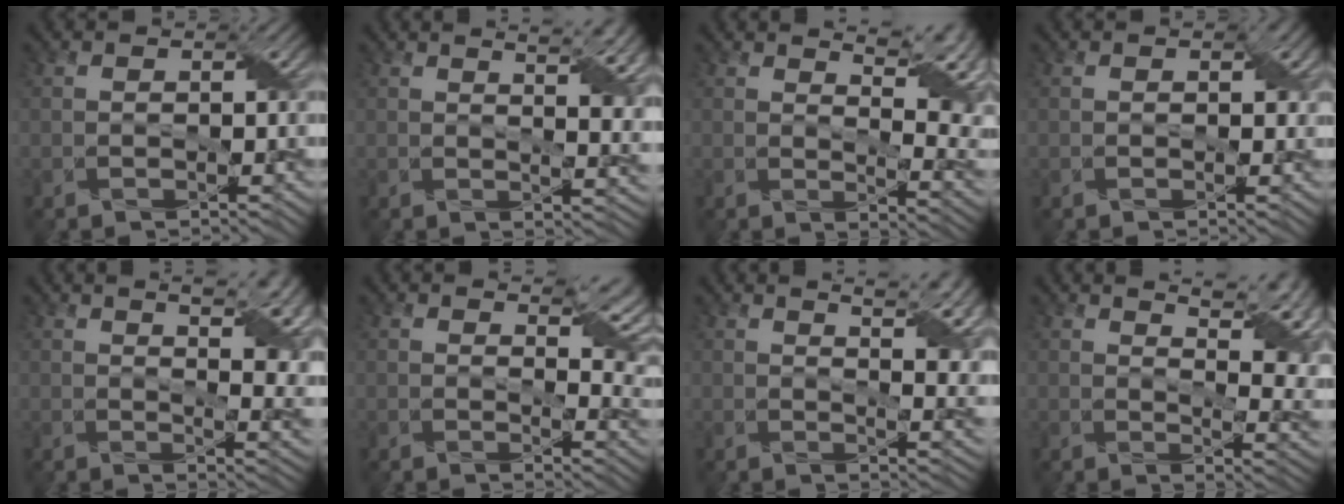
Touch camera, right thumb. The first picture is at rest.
{"total": 10.4, "force": [5.1, 4.0, 8.1], "torque": [-0.092, 0.032, 0.059]}
{"total": 9.4, "force": [5.2, 2.7, 7.3], "torque": [-0.102, 0.014, 0.078]}
{"total": 1.6, "force": [0.5, 1.0, 1.1], "torque": [-0.015, -0.001, 0.009]}
{"total": 13.2, "force": [5.0, 5.1, 11.1], "torque": [-0.137, 0.034, 0.075]}
{"total": 6.1, "force": [3.4, 1.8, 4.8], "torque": [-0.067, 0.002, 0.061]}
{"total": 11.9, "force": [6.0, 4.3, 9.3], "torque": [-0.121, 0.035, 0.077]}
{"total": 11.5, "force": [6.0, 3.5, 9.2], "torque": [-0.125, 0.024, 0.084]}